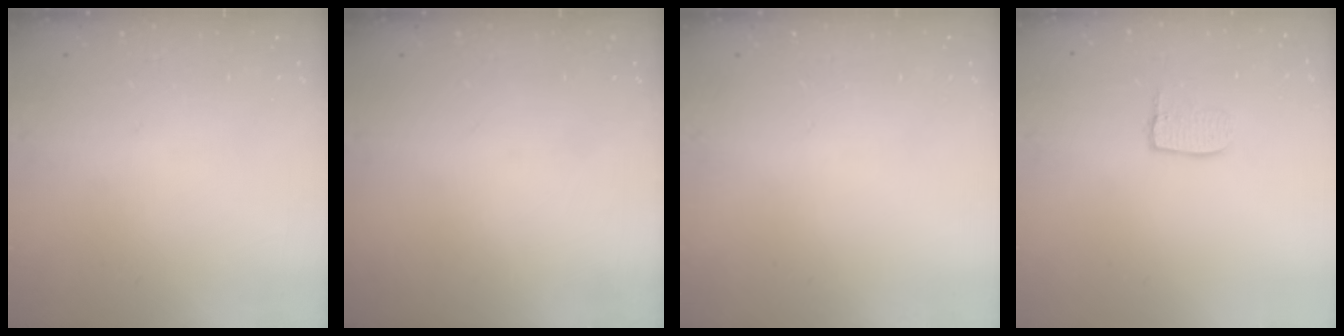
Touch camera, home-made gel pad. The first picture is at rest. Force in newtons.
{"total": 0.0}
{"total": 0.0}
{"total": 5.9, "press": 5.9, "slide": 0.2}